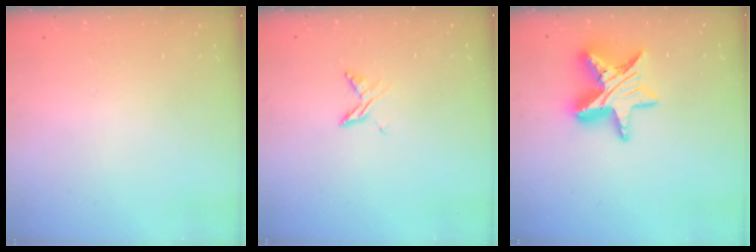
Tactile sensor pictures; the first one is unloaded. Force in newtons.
{"total": 4.6, "press": 4.6, "slide": 0.5}
{"total": 14.4, "press": 14.3, "slide": 1.1}